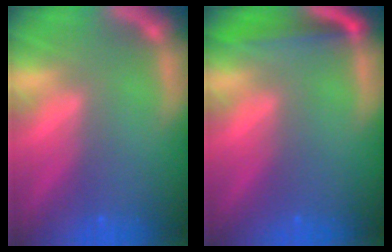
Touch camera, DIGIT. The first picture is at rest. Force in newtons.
{"total": 3.0}